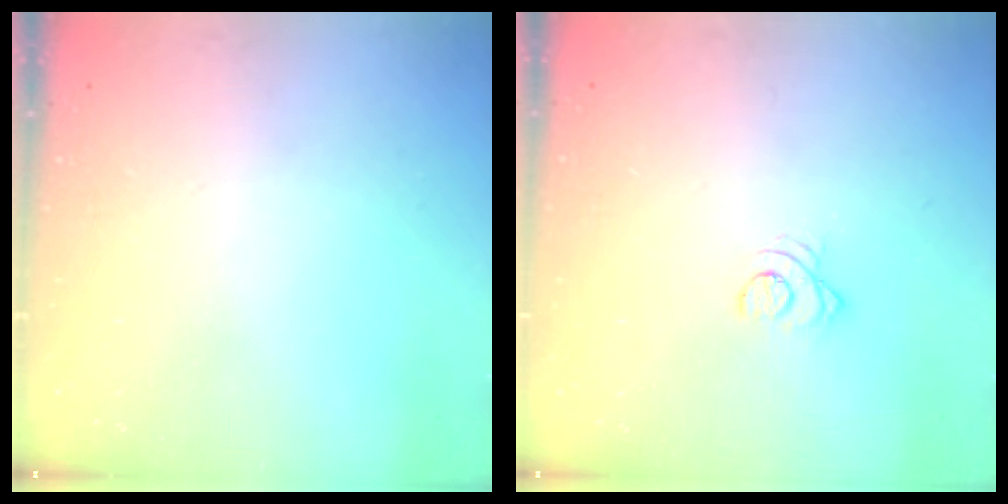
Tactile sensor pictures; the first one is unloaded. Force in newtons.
{"total": 2.8, "press": 2.8, "slide": 0.3}